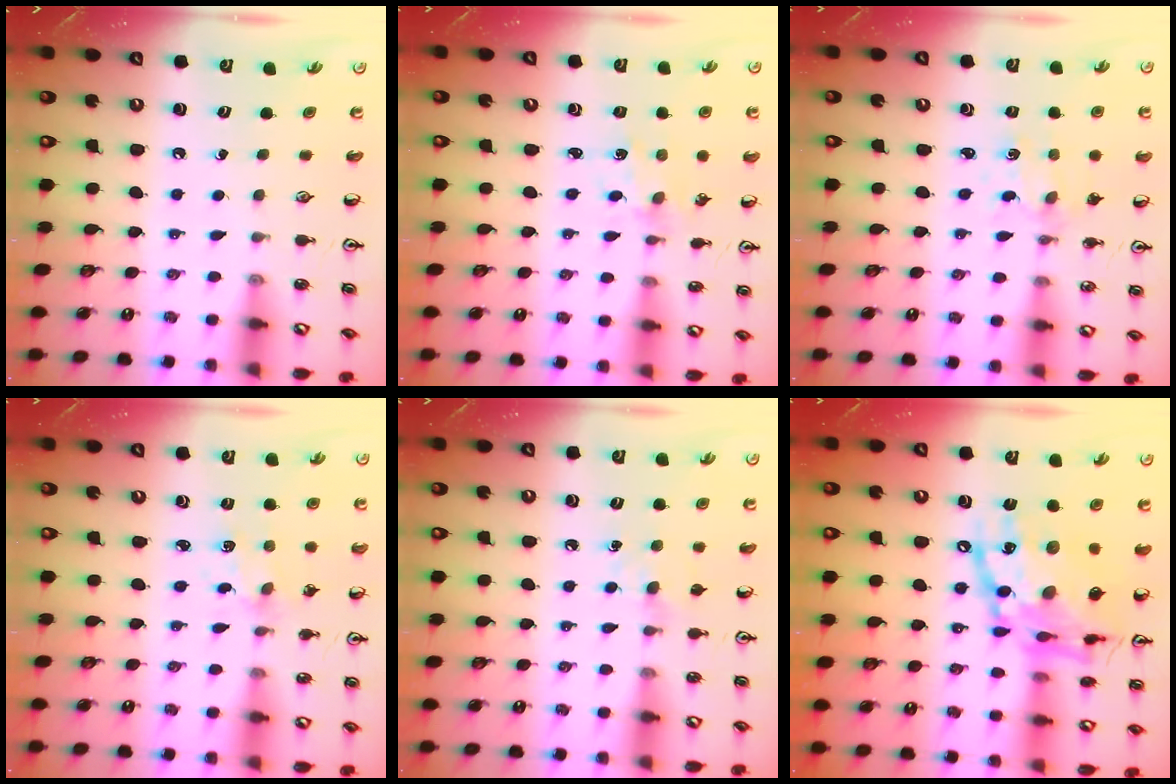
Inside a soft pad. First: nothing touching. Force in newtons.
{"total": 1.5, "press": 1.5, "slide": 0.1}
{"total": 1.7, "press": 1.7, "slide": 0.3}
{"total": 1.6, "press": 1.6, "slide": 0.5}
{"total": 5.9, "press": 5.9, "slide": 0.6}
{"total": 22.2, "press": 22.1, "slide": 1.8}